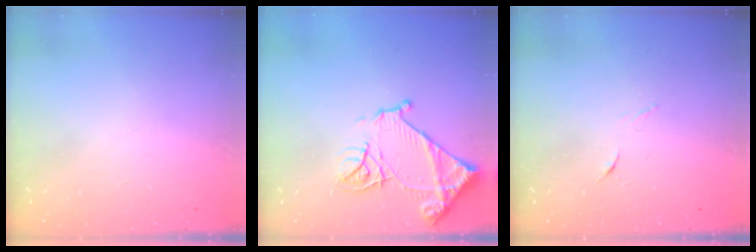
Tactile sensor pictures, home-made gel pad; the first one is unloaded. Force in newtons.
{"total": 13.0, "press": 13.0, "slide": 1.3}
{"total": 4.1, "press": 4.0, "slide": 1.1}